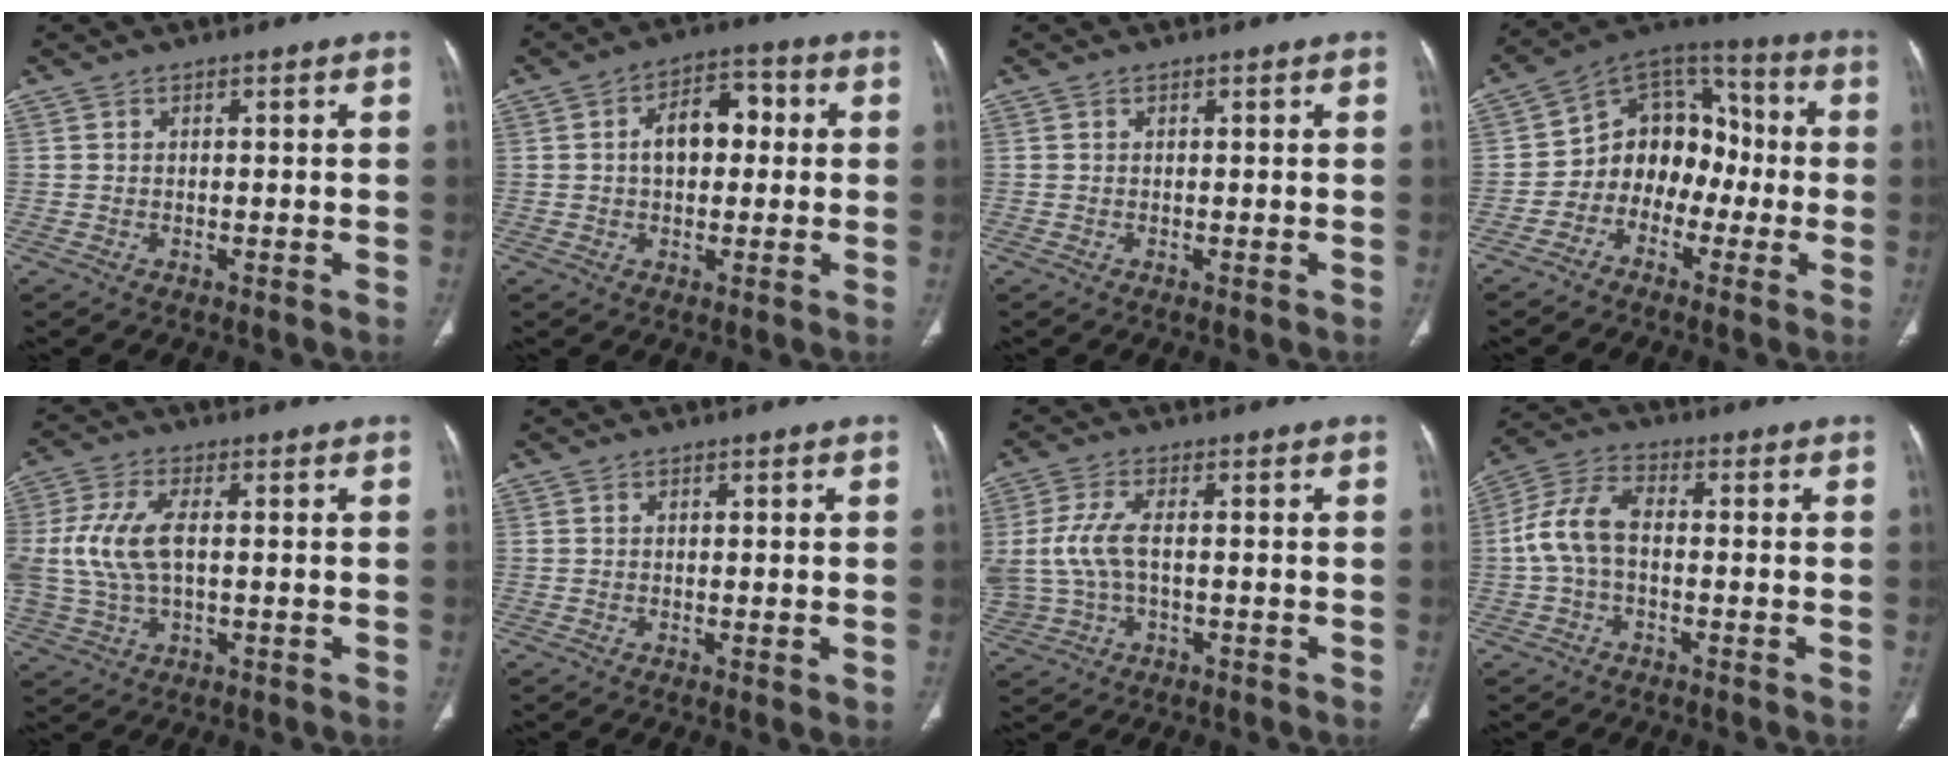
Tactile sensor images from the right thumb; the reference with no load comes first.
{"total": 3.6, "force": [0.3, 2.2, 2.8], "torque": [-0.038, 0.015, 0.001]}
{"total": 0.0}
{"total": 12.6, "force": [-3.0, 10.0, 6.9], "torque": [-0.060, 0.063, -0.067]}
{"total": 11.0, "force": [0.4, 5.6, 9.5], "torque": [-0.228, 0.011, 0.011]}
{"total": 1.2, "force": [-0.3, 0.2, 1.1], "torque": [-0.017, -0.006, -0.002]}
{"total": 9.7, "force": [0.0, 5.3, 8.2], "torque": [-0.197, 0.013, 0.006]}
{"total": 8.3, "force": [-0.8, 4.7, 6.7], "torque": [-0.138, 0.029, -0.024]}